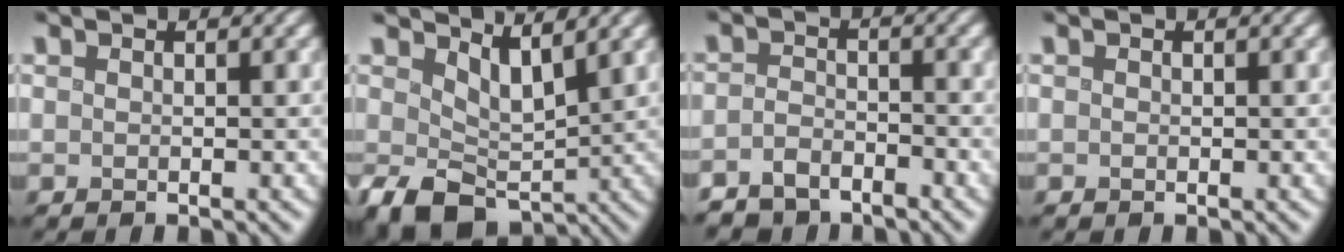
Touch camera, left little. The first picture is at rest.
{"total": 3.4, "force": [0.2, 2.2, 2.5], "torque": [-0.052, -0.016, 0.013]}
{"total": 3.3, "force": [-2.9, 1.4, 0.9], "torque": [-0.015, -0.001, -0.057]}
{"total": 0.0}